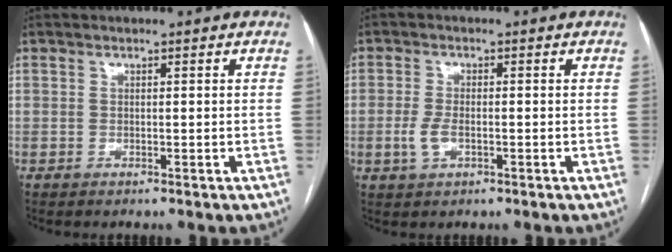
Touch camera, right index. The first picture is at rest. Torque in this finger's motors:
{"motor_torque": [0.72, -0.13, 0.41, 0.09]}